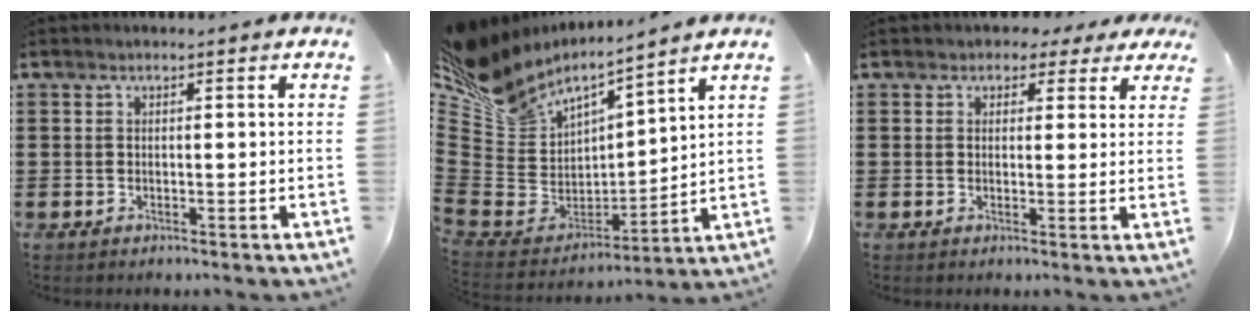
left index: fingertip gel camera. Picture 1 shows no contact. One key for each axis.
{"total": 7.3, "fx": 6.2, "fy": 3.7, "fz": 1.6, "tx": -0.080, "ty": -0.058, "tz": 0.111}
{"total": 2.3, "fx": 1.6, "fy": 1.5, "fz": 0.5, "tx": -0.012, "ty": 0.007, "tz": 0.026}